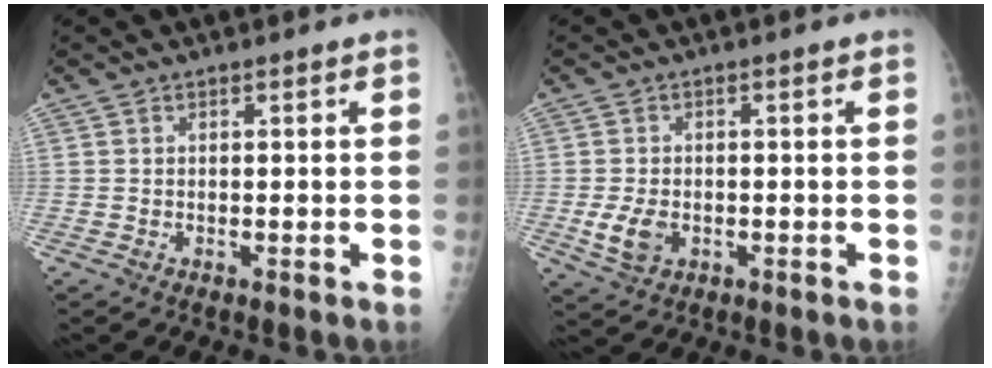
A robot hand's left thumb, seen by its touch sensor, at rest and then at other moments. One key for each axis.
{"total": 4.8, "fx": -1.2, "fy": 3.2, "fz": 3.3, "tx": -0.063, "ty": -0.003, "tz": -0.017}